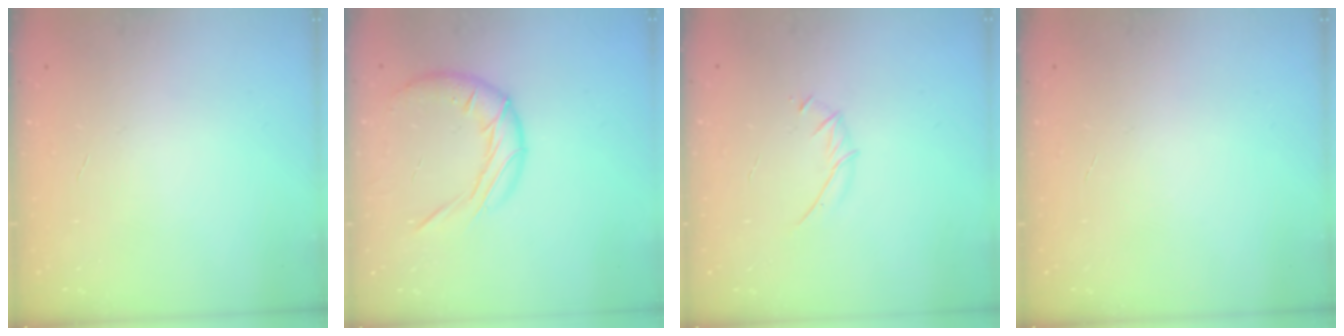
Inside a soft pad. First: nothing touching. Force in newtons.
{"total": 14.9, "press": 14.7, "slide": 2.3}
{"total": 3.7, "press": 3.5, "slide": 0.9}
{"total": 0.0}